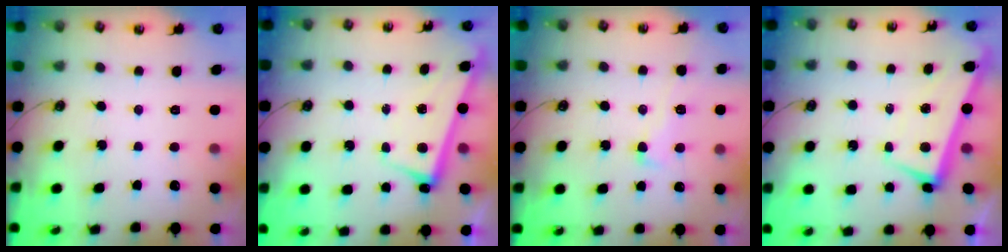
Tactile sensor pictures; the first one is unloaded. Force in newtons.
{"total": 2.4, "press": 2.3, "slide": 0.7}
{"total": 3.0, "press": 2.7, "slide": 1.3}
{"total": 1.6, "press": 0.6, "slide": 1.4}